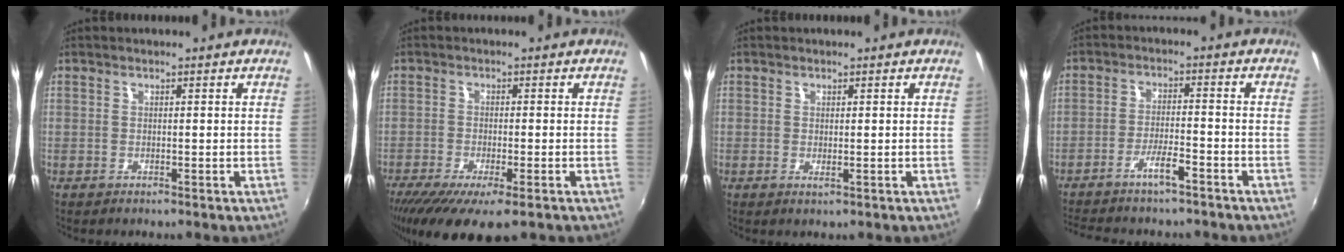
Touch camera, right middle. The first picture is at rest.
{"total": 11.4, "force": [-7.5, 2.9, 8.0], "torque": [-0.167, -0.048, -0.122]}
{"total": 0.8, "force": [0.1, 0.0, 0.8], "torque": [-0.013, -0.003, 0.000]}
{"total": 7.4, "force": [-6.2, 1.1, 4.0], "torque": [-0.092, 0.002, -0.104]}